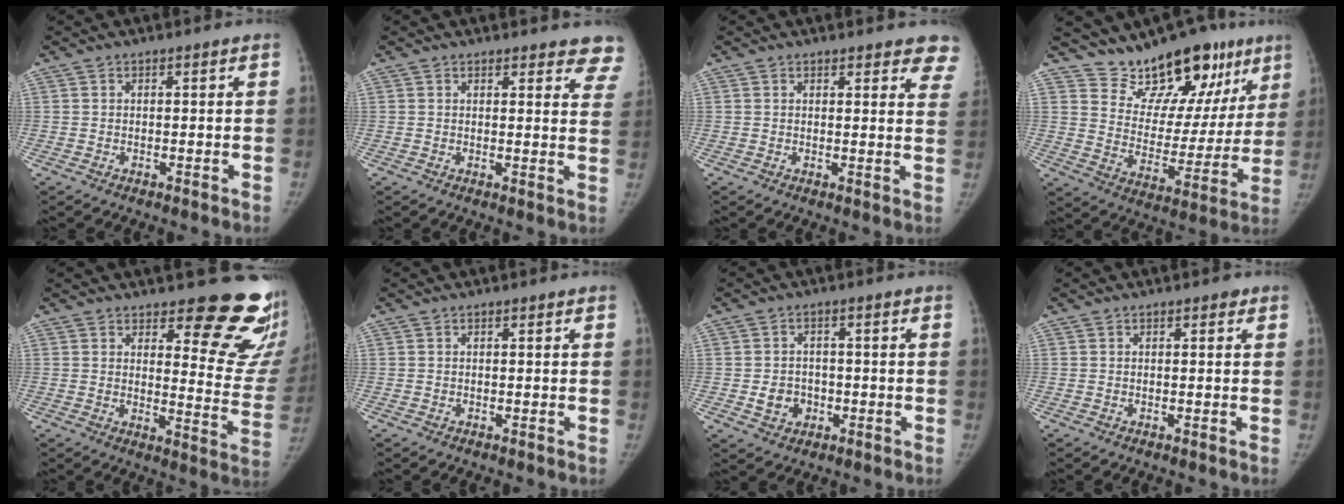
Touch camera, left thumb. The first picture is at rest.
{"total": 8.5, "force": [7.9, 2.6, 2.0], "torque": [0.027, -0.036, 0.059]}
{"total": 7.9, "force": [6.9, 2.5, 2.9], "torque": [0.011, -0.028, 0.055]}
{"total": 19.5, "force": [14.5, 9.6, 8.9], "torque": [-0.072, -0.085, 0.220]}
{"total": 17.5, "force": [13.3, 5.7, 9.8], "torque": [-0.073, -0.122, 0.151]}
{"total": 0.0}
{"total": 4.8, "force": [-1.2, 4.2, 2.1], "torque": [-0.016, 0.009, -0.015]}
{"total": 0.6, "force": [0.3, 0.4, 0.3], "torque": [0.001, 0.000, -0.001]}